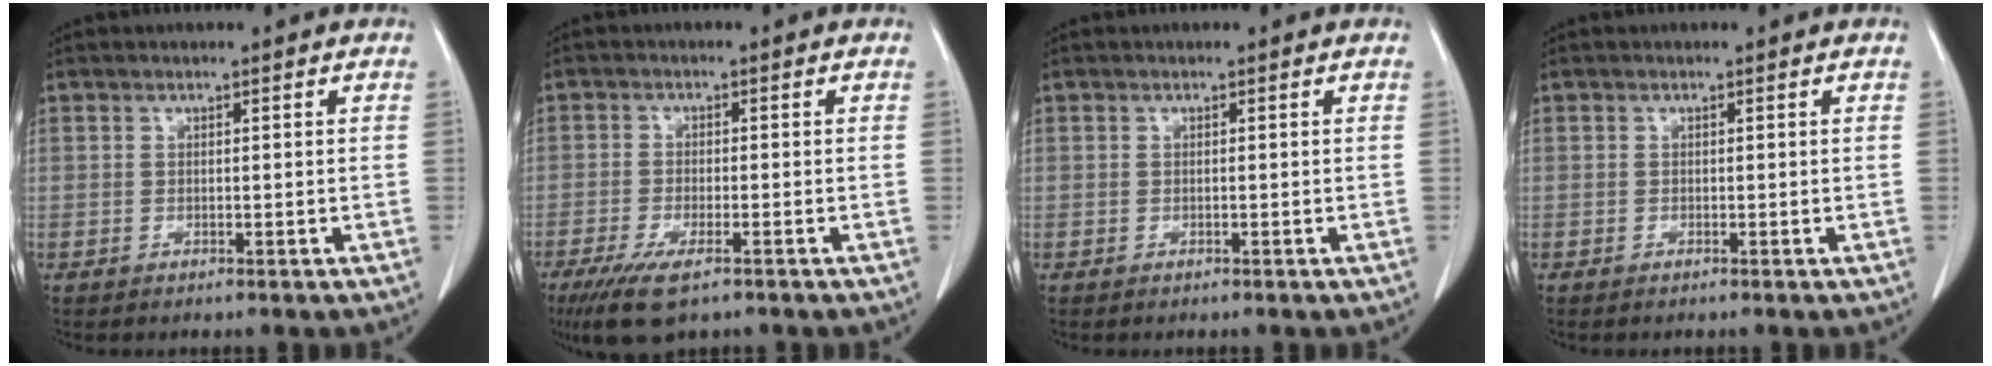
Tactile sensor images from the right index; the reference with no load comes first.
{"total": 6.7, "force": [-4.3, 1.6, 4.9], "torque": [-0.092, -0.016, -0.069]}
{"total": 0.0}
{"total": 0.0}